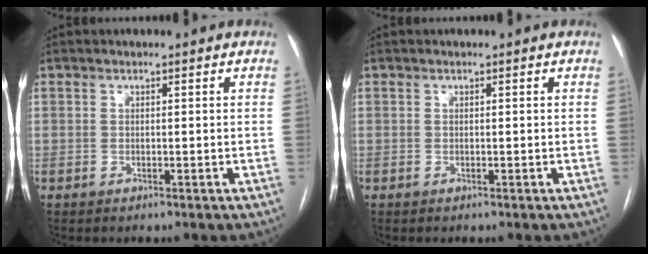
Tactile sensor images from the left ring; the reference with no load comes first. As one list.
[{"total": 0.0}]